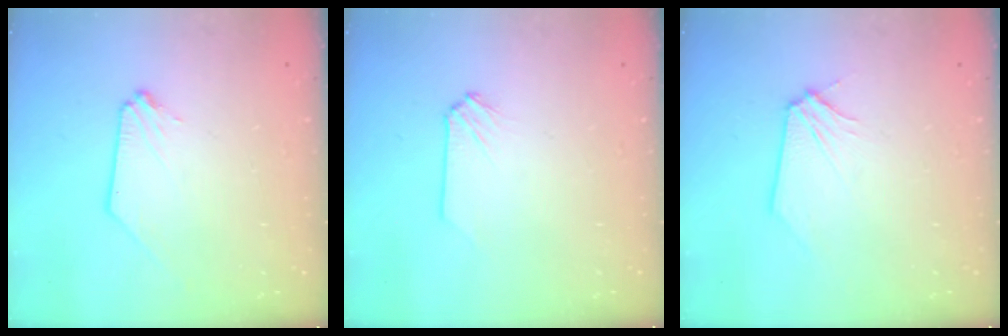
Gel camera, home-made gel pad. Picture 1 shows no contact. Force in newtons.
{"total": 0.0}
{"total": 0.0}